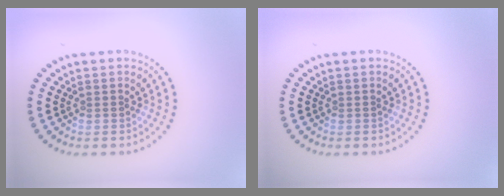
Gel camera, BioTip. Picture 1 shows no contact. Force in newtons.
{"total": 0.0}